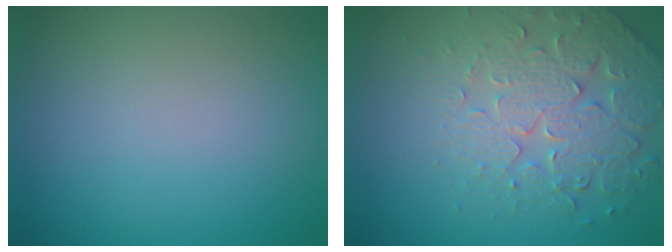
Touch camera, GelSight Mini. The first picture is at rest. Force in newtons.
{"total": 4.5, "press": 4.4, "slide": 1.1}